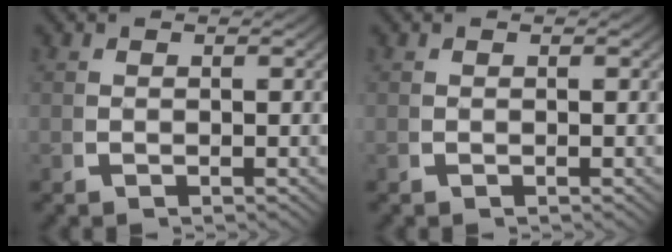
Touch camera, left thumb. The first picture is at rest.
{"total": 0.0}